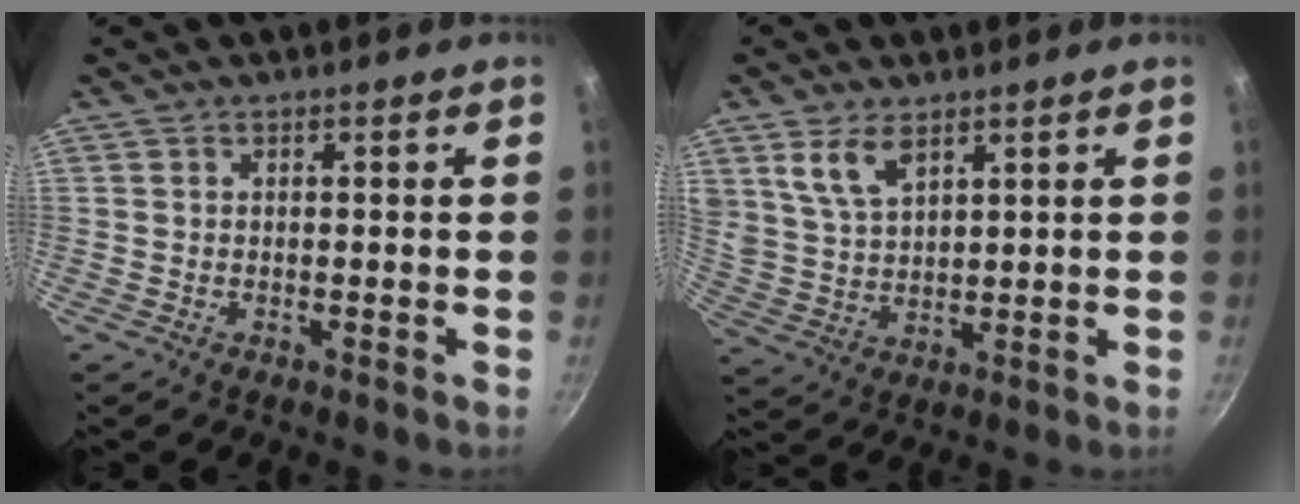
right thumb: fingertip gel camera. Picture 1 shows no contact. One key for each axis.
{"total": 7.4, "fx": 4.4, "fy": 3.7, "fz": 4.7, "tx": -0.081, "ty": -0.022, "tz": 0.094}